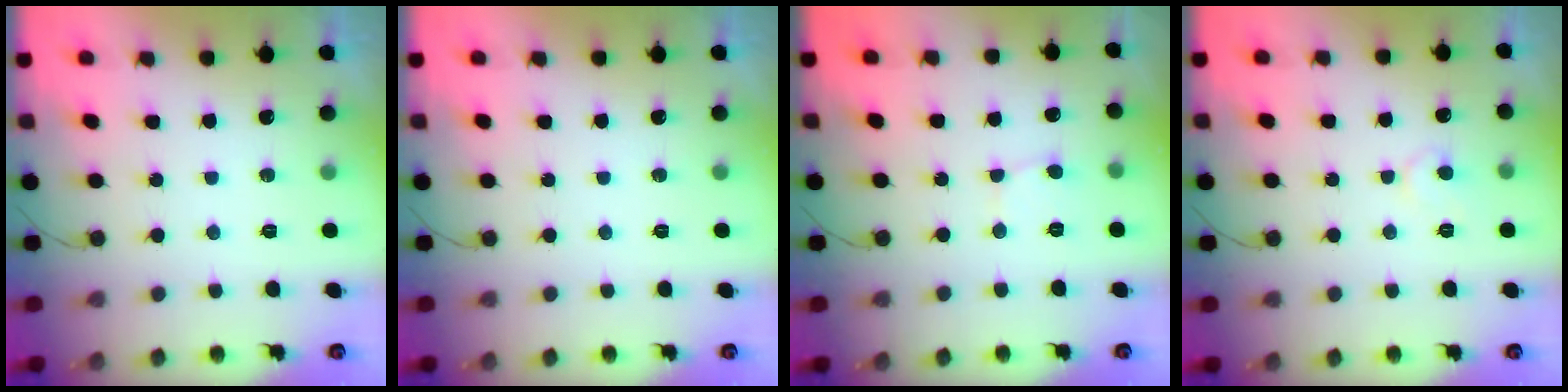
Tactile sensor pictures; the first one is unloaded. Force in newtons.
{"total": 0.0}
{"total": 2.8, "press": 2.8, "slide": 0.3}
{"total": 5.8, "press": 5.8, "slide": 0.5}